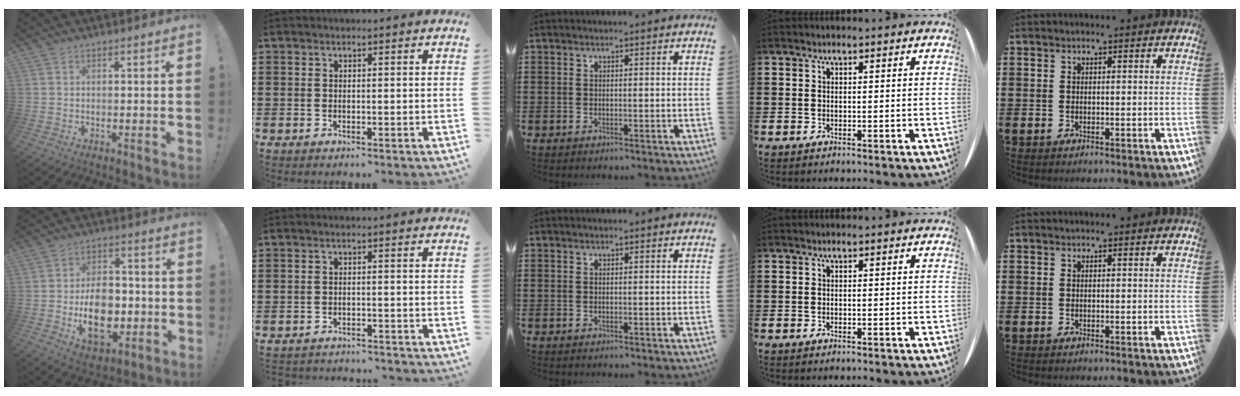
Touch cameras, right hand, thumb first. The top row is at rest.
{"thumb": {"total": 15.0, "force": [-2.8, 10.8, 9.9], "torque": [-0.154, 0.013, -0.043]}, "index": {"total": 2.2, "force": [-2.2, 0.2, 0.0], "torque": [-0.006, 0.000, -0.048]}}